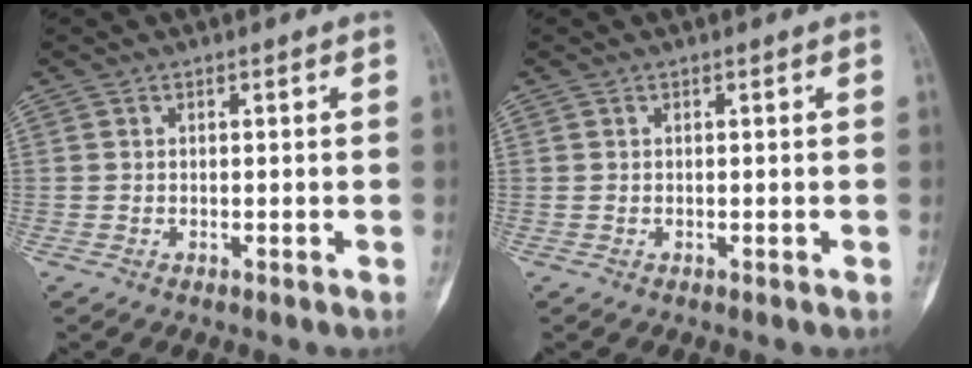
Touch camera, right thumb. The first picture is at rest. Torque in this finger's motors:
{"motor_torque": [0.00, 0.00, 0.02, -0.02, 0.01]}